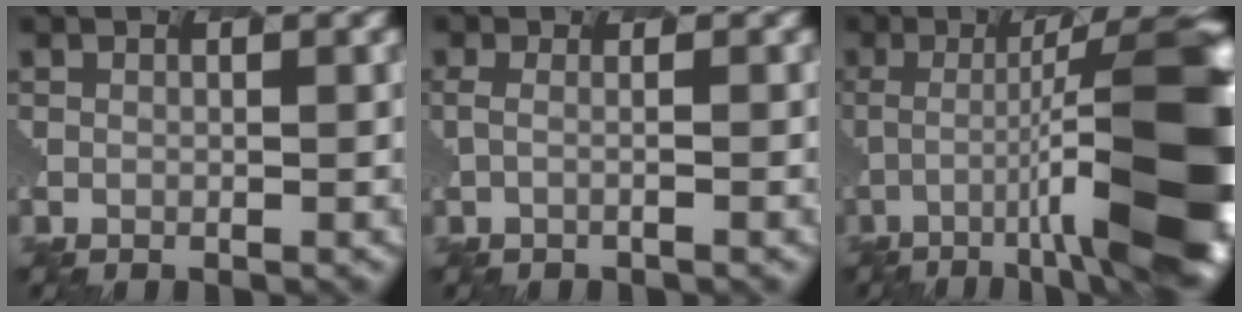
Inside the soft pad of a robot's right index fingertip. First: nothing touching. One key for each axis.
{"total": 0.0}
{"total": 12.5, "fx": -2.9, "fy": 2.2, "fz": 11.9, "tx": -0.172, "ty": 0.025, "tz": -0.050}